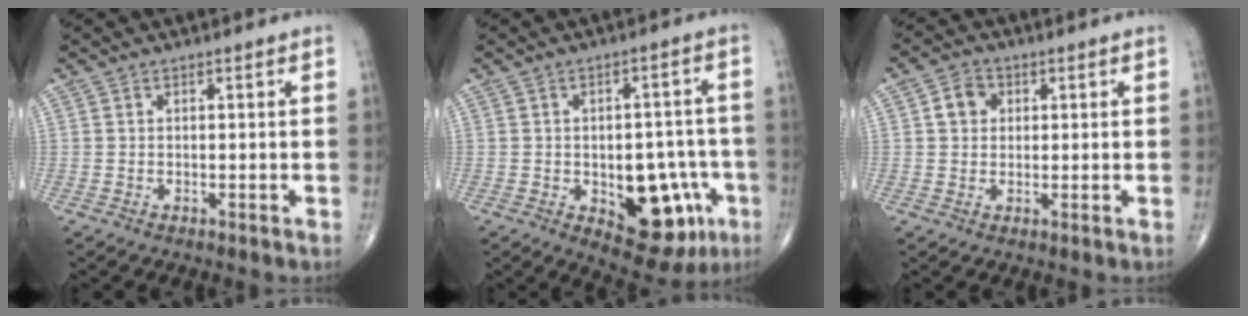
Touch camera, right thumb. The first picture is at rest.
{"total": 14.9, "force": [-4.7, 8.2, 11.5], "torque": [-0.101, 0.022, -0.048]}
{"total": 4.4, "force": [1.0, 3.7, 2.1], "torque": [-0.022, 0.005, 0.013]}